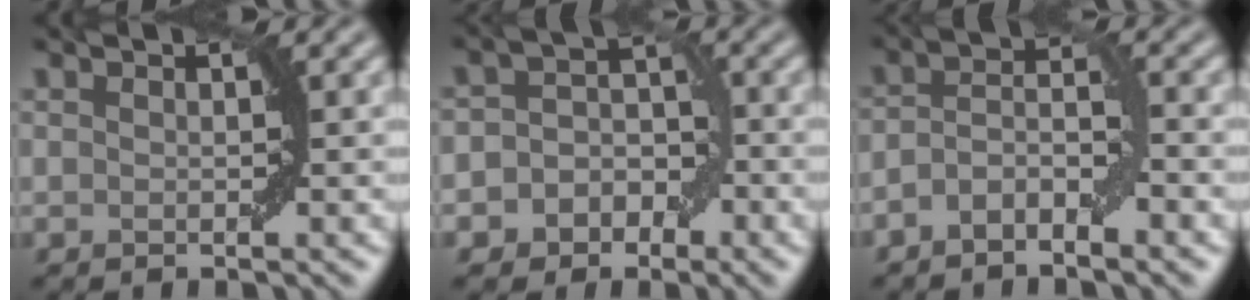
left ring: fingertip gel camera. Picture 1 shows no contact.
{"total": 4.3, "force": [-1.8, 3.6, 1.6], "torque": [0.015, 0.016, -0.044]}
{"total": 3.0, "force": [-1.7, 1.2, 2.2], "torque": [-0.042, 0.010, -0.035]}